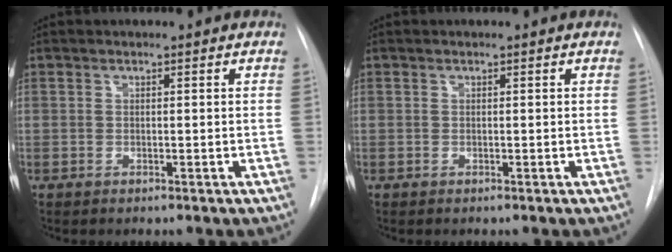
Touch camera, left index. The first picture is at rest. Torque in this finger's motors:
{"motor_torque": [0.00, 0.00, 0.00, 0.00]}